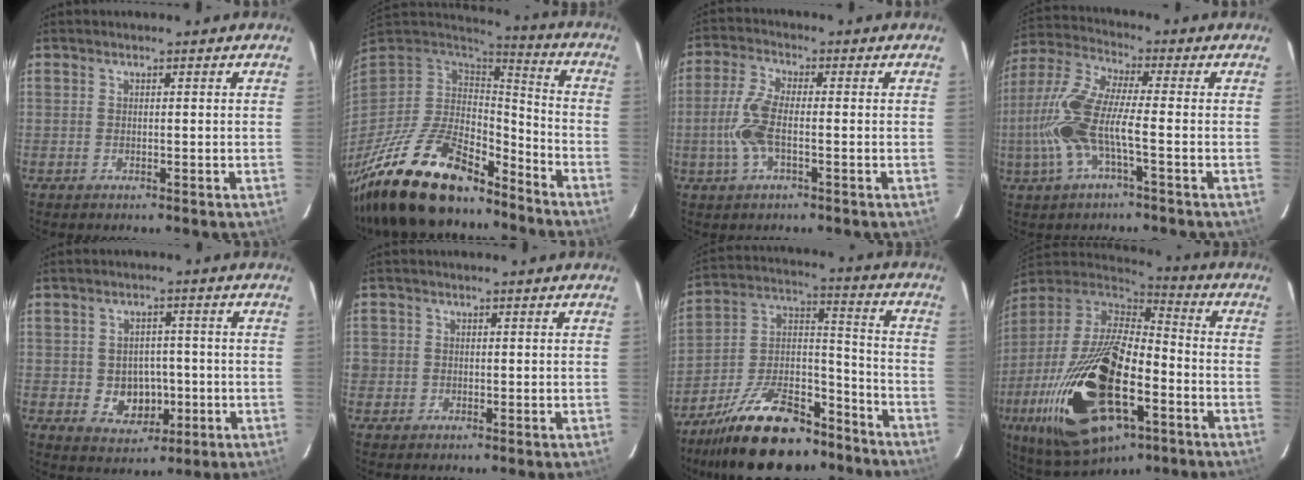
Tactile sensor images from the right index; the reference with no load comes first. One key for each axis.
{"total": 24.3, "fx": -18.0, "fy": 8.5, "fz": 13.9, "tx": -0.280, "ty": -0.034, "tz": -0.309}
{"total": 7.7, "fx": -1.5, "fy": 2.5, "fz": 7.1, "tx": -0.159, "ty": 0.003, "tz": -0.033}
{"total": 13.2, "fx": -3.1, "fy": 2.8, "fz": 12.5, "tx": -0.271, "ty": 0.000, "tz": -0.062}
{"total": 6.8, "fx": -1.3, "fy": 5.8, "fz": 3.3, "tx": -0.070, "ty": 0.008, "tz": -0.001}
{"total": 2.3, "fx": -0.4, "fy": 2.3, "fz": 0.3, "tx": -0.007, "ty": 0.001, "tz": -0.008}
{"total": 22.9, "fx": -16.7, "fy": 10.0, "fz": 12.2, "tx": -0.232, "ty": 0.028, "tz": -0.259}
{"total": 29.9, "fx": -11.1, "fy": 13.6, "fz": 24.2, "tx": -0.497, "ty": -0.048, "tz": -0.186}